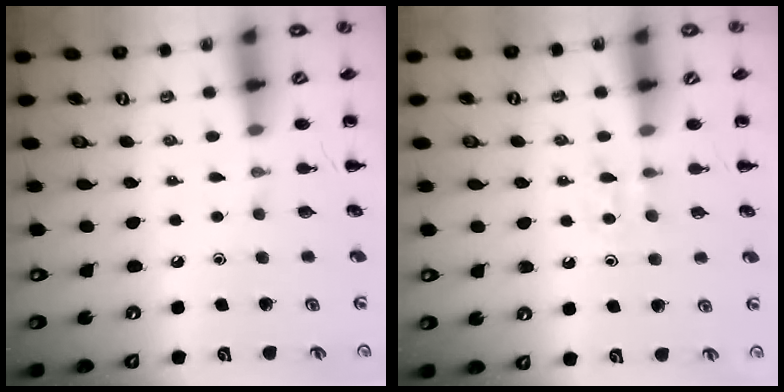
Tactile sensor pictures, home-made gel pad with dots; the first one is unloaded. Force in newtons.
{"total": 3.5, "press": 3.3, "slide": 1.2}